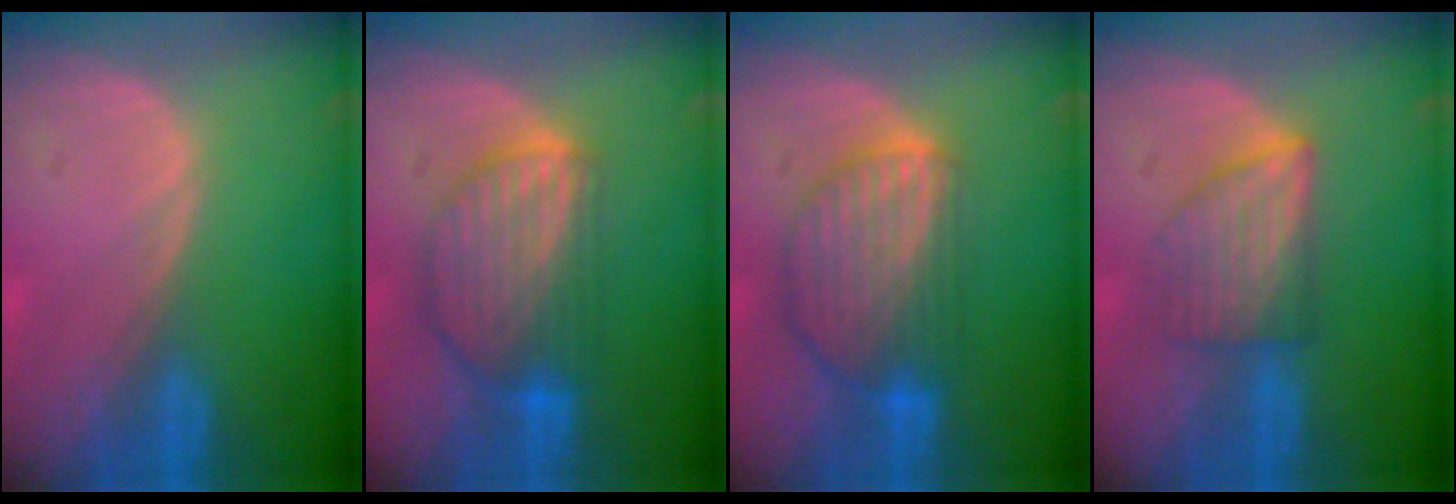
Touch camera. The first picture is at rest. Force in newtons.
{"total": 8.9, "press": 7.7, "slide": 4.4}
{"total": 9.1, "press": 7.8, "slide": 4.7}
{"total": 6.0, "press": 6.0, "slide": 0.7}